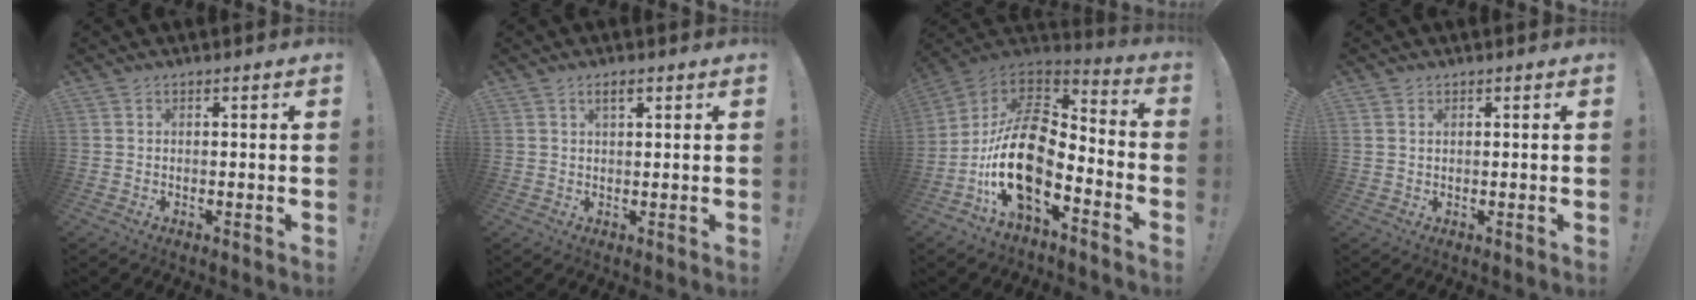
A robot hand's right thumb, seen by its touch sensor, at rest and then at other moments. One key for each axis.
{"total": 2.6, "fx": 1.3, "fy": 0.9, "fz": 2.0, "tx": -0.034, "ty": -0.001, "tz": 0.021}
{"total": 19.8, "fx": -6.0, "fy": 9.9, "fz": 16.1, "tx": -0.328, "ty": 0.024, "tz": -0.101}
{"total": 1.1, "fx": 0.6, "fy": 0.8, "fz": 0.4, "tx": -0.007, "ty": 0.002, "tz": 0.011}